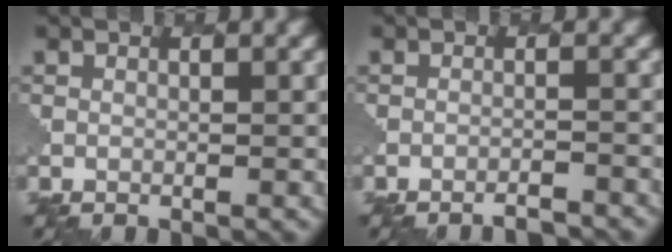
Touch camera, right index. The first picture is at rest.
{"total": 2.9, "force": [-2.7, 0.3, 0.9], "torque": [-0.005, 0.010, -0.044]}